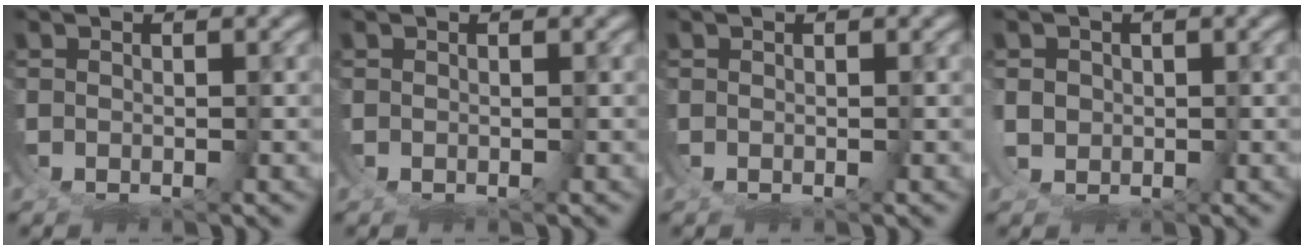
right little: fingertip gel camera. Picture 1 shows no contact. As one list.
[{"total": 0.0}, {"total": 0.0}, {"total": 3.2, "force": [0.0, 2.9, 1.4], "torque": [-0.035, -0.016, 0.008]}]